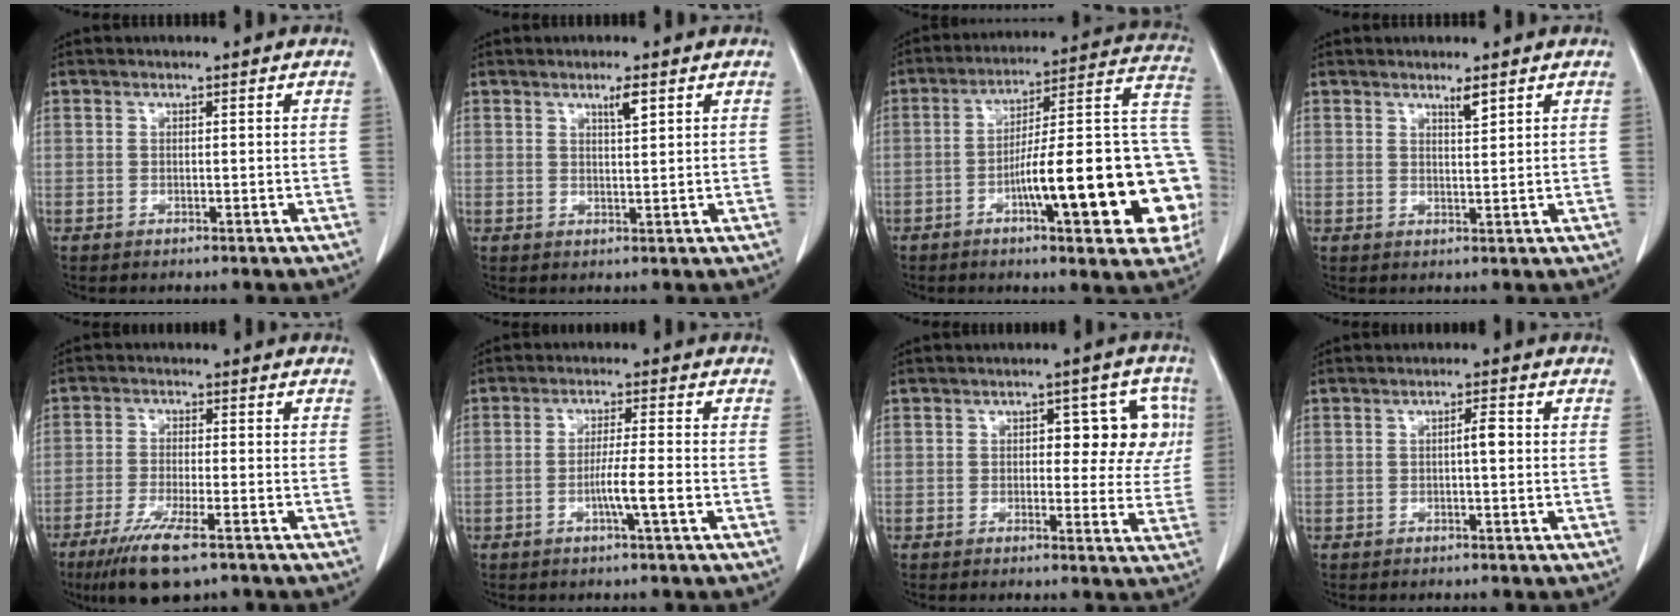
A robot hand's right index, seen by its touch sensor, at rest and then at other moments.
{"total": 2.3, "force": [1.4, 0.2, 1.9], "torque": [-0.035, -0.002, 0.025]}
{"total": 23.4, "force": [-6.1, 3.8, 22.3], "torque": [-0.223, 0.031, -0.078]}
{"total": 1.9, "force": [1.4, 0.1, 1.2], "torque": [-0.024, -0.004, 0.027]}
{"total": 8.6, "force": [-5.5, 1.2, 6.5], "torque": [-0.121, -0.022, -0.090]}
{"total": 4.7, "force": [-1.5, -0.5, 4.4], "torque": [-0.076, -0.006, -0.029]}
{"total": 8.3, "force": [1.8, 4.2, 6.9], "torque": [-0.062, 0.026, 0.020]}
{"total": 2.0, "force": [0.1, 0.3, 2.0], "torque": [-0.034, 0.004, 0.001]}